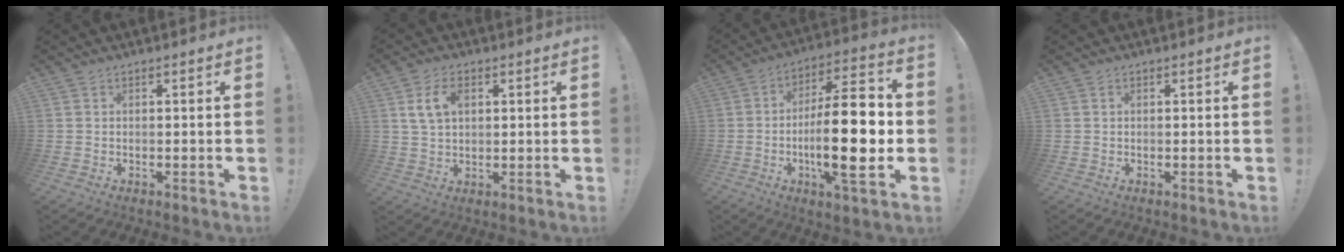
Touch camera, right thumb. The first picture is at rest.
{"total": 7.4, "force": [2.3, 4.7, 5.3], "torque": [-0.100, 0.005, 0.043]}
{"total": 21.9, "force": [-3.3, 6.7, 20.6], "torque": [-0.343, 0.008, -0.055]}
{"total": 0.0}